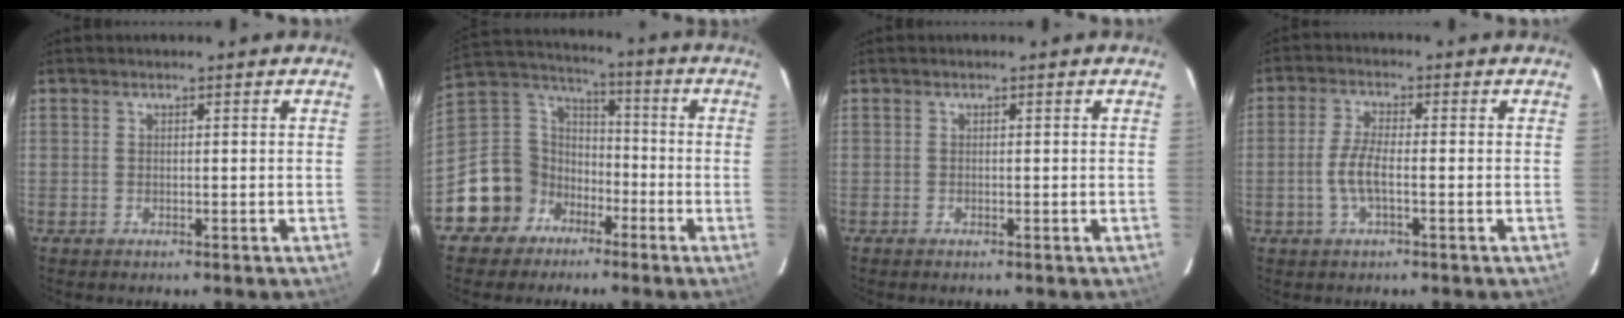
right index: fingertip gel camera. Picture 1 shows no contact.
{"total": 12.9, "force": [-6.7, 10.7, 2.6], "torque": [-0.079, 0.047, -0.115]}
{"total": 0.0}
{"total": 4.8, "force": [-1.4, 1.3, 4.4], "torque": [-0.094, 0.000, -0.027]}